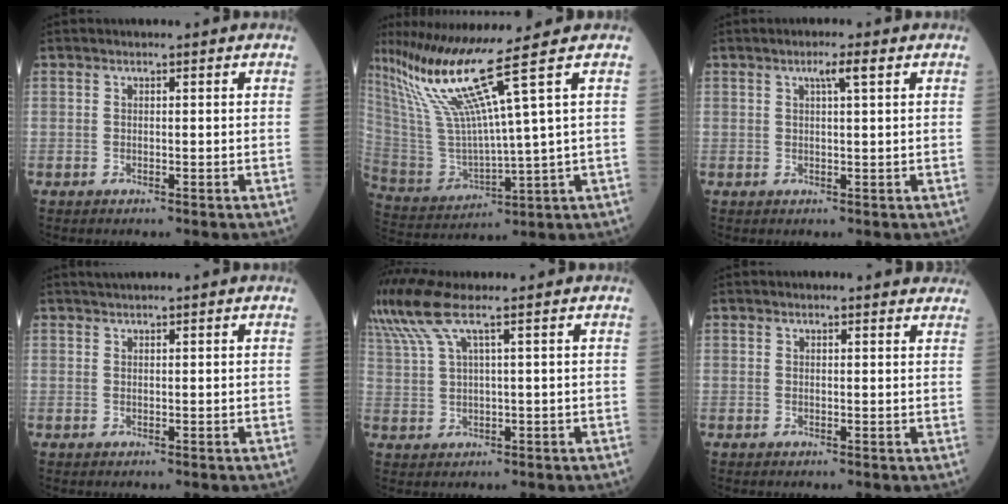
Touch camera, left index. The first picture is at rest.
{"total": 14.0, "force": [8.6, -2.8, 10.6], "torque": [-0.207, -0.001, 0.172]}
{"total": 2.4, "force": [1.1, -0.2, 2.1], "torque": [-0.040, 0.006, 0.020]}
{"total": 1.3, "force": [1.2, -0.3, 0.5], "torque": [-0.008, 0.011, 0.027]}
{"total": 6.1, "force": [4.2, -0.5, 4.4], "torque": [-0.114, 0.021, 0.095]}
{"total": 5.2, "force": [5.0, 0.7, 1.3], "torque": [-0.004, 0.005, 0.036]}